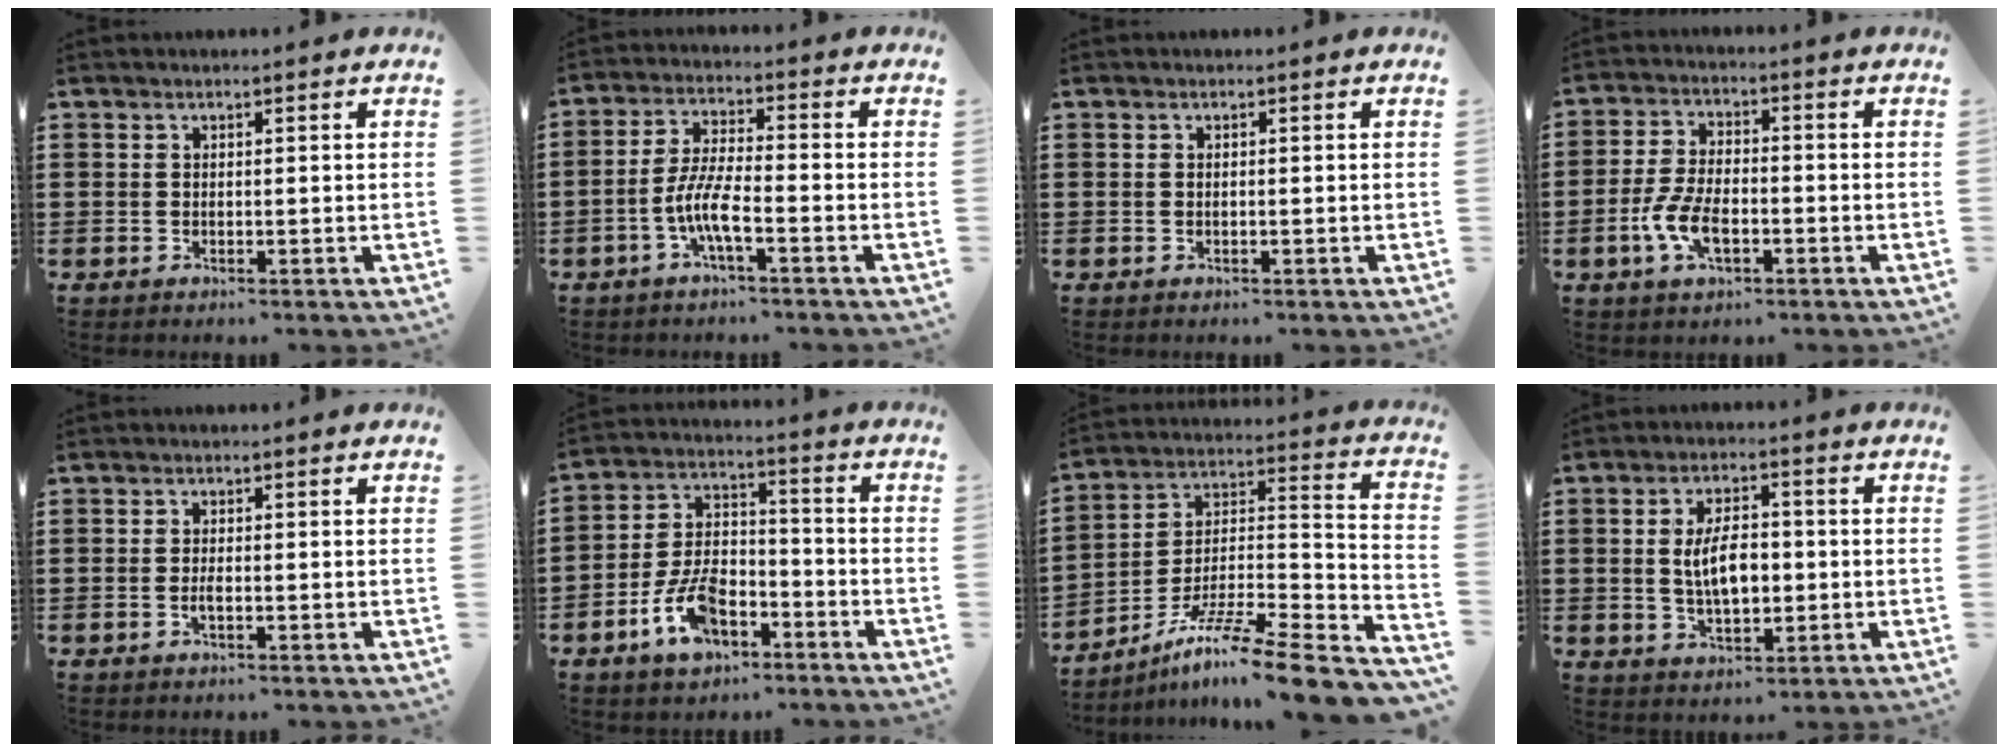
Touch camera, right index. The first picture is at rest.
{"total": 6.8, "force": [-3.0, 1.1, 6.0], "torque": [-0.148, -0.016, -0.067]}
{"total": 0.0}
{"total": 6.4, "force": [-2.3, 3.0, 5.2], "torque": [-0.124, -0.005, -0.047]}
{"total": 1.4, "force": [-0.5, 0.2, 1.3], "torque": [-0.026, -0.005, -0.007]}
{"total": 9.0, "force": [-5.0, 4.6, 6.0], "torque": [-0.136, 0.008, -0.093]}
{"total": 10.5, "force": [-7.5, 1.2, 7.3], "torque": [-0.128, -0.003, -0.143]}
{"total": 6.4, "force": [0.0, 3.2, 5.6], "torque": [-0.097, 0.001, -0.008]}